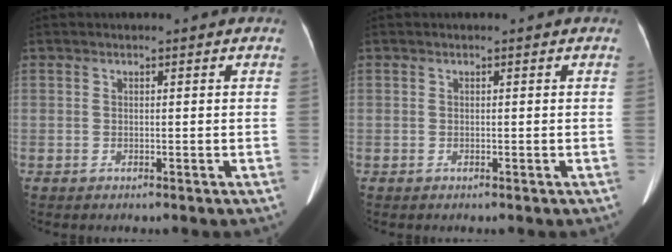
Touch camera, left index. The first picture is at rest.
{"total": 0.0}